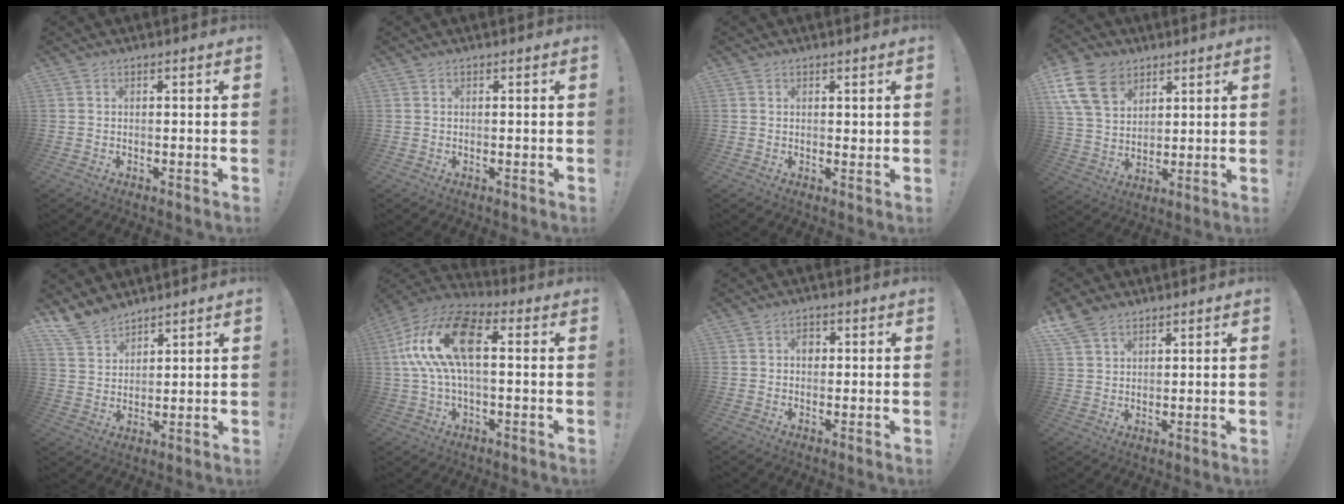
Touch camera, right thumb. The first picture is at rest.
{"total": 0.0}
{"total": 1.0, "force": [0.7, 0.6, 0.3], "torque": [0.003, -0.003, 0.010]}
{"total": 15.6, "force": [7.7, 11.0, 7.9], "torque": [-0.137, -0.036, 0.150]}
{"total": 8.8, "force": [7.6, 3.9, 2.0], "torque": [-0.048, -0.049, 0.151]}
{"total": 18.8, "force": [3.3, 9.5, 15.9], "torque": [-0.307, 0.012, 0.055]}
{"total": 2.7, "force": [0.1, 2.1, 1.7], "torque": [-0.018, 0.001, -0.003]}
{"total": 7.2, "force": [5.1, 4.2, 2.6], "torque": [-0.051, -0.020, 0.103]}